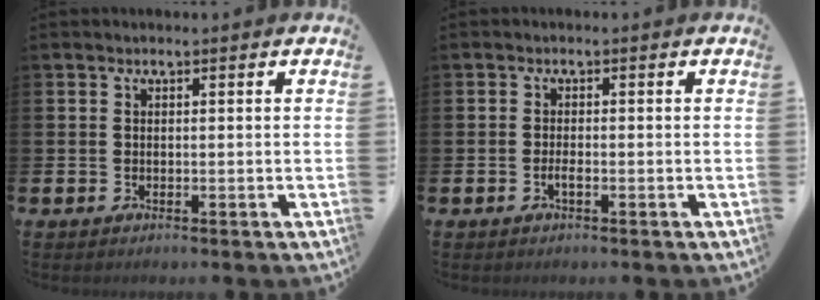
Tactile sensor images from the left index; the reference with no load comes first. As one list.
[{"total": 1.1, "force": [-0.6, 0.3, 0.9], "torque": [-0.026, 0.002, -0.009]}]